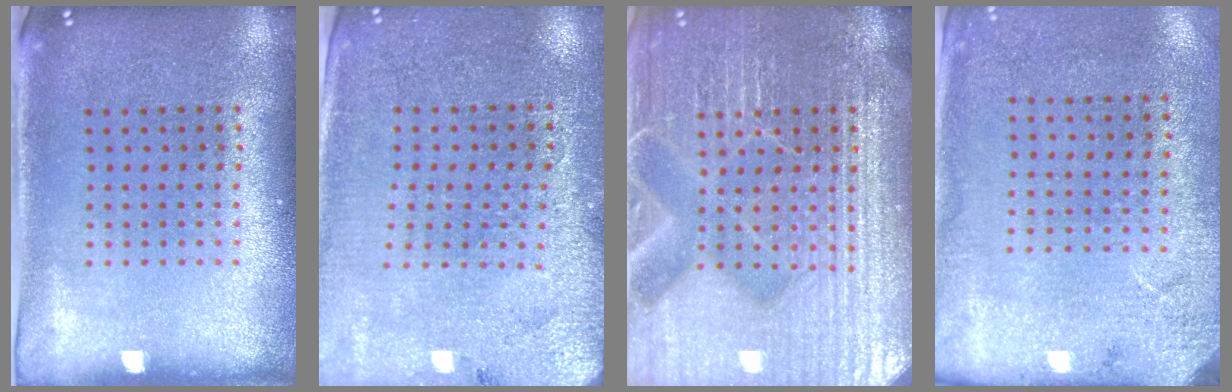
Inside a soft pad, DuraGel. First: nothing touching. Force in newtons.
{"total": 2.8, "press": 2.7, "slide": 0.5}
{"total": 7.4, "press": 7.3, "slide": 0.9}
{"total": 2.7, "press": 2.2, "slide": 1.6}